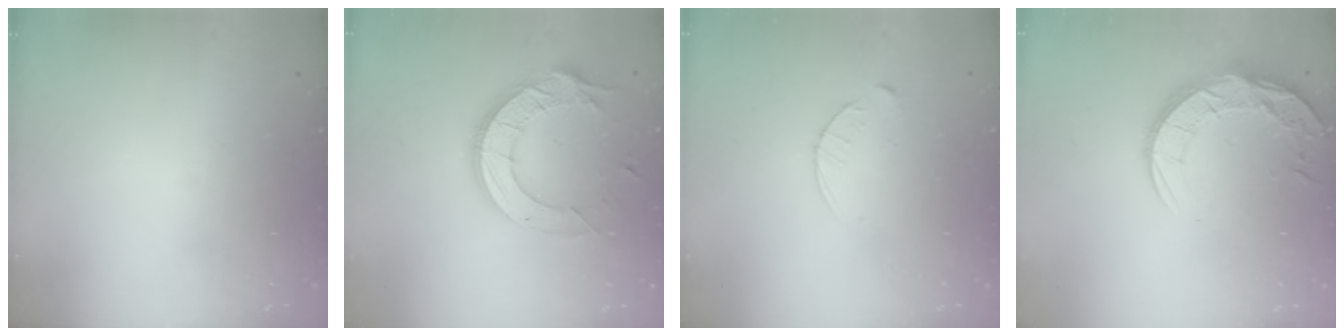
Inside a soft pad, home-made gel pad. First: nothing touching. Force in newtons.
{"total": 15.2, "press": 15.2, "slide": 1.3}
{"total": 4.0, "press": 4.0, "slide": 0.5}
{"total": 13.7, "press": 13.6, "slide": 1.1}